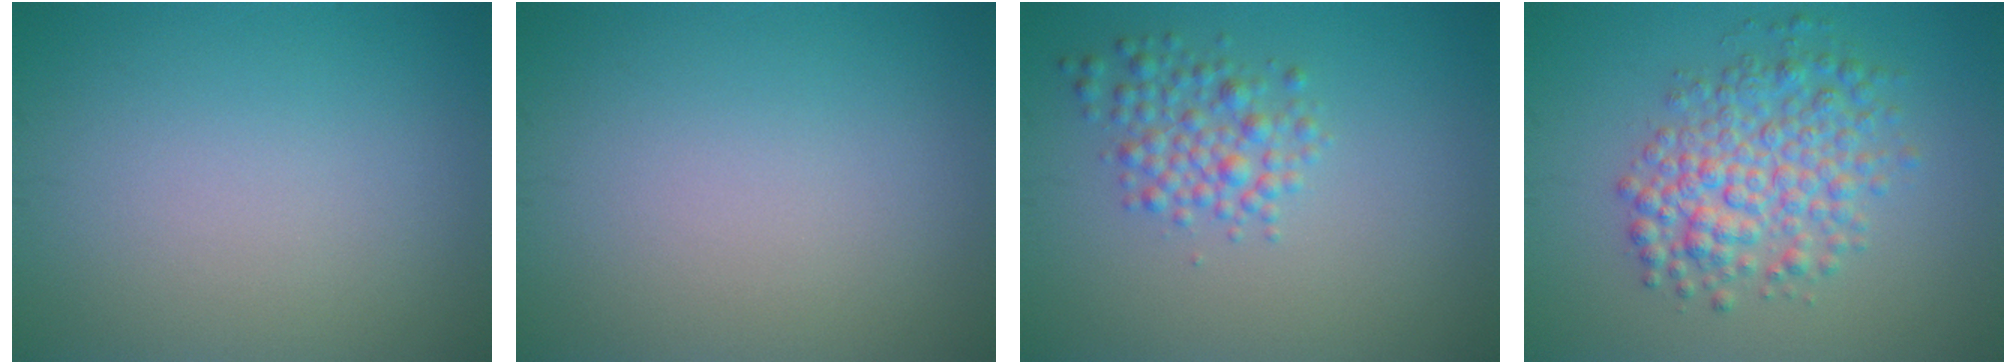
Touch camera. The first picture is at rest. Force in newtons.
{"total": 0.0}
{"total": 3.0, "press": 3.0, "slide": 0.1}
{"total": 5.4, "press": 5.4, "slide": 0.1}